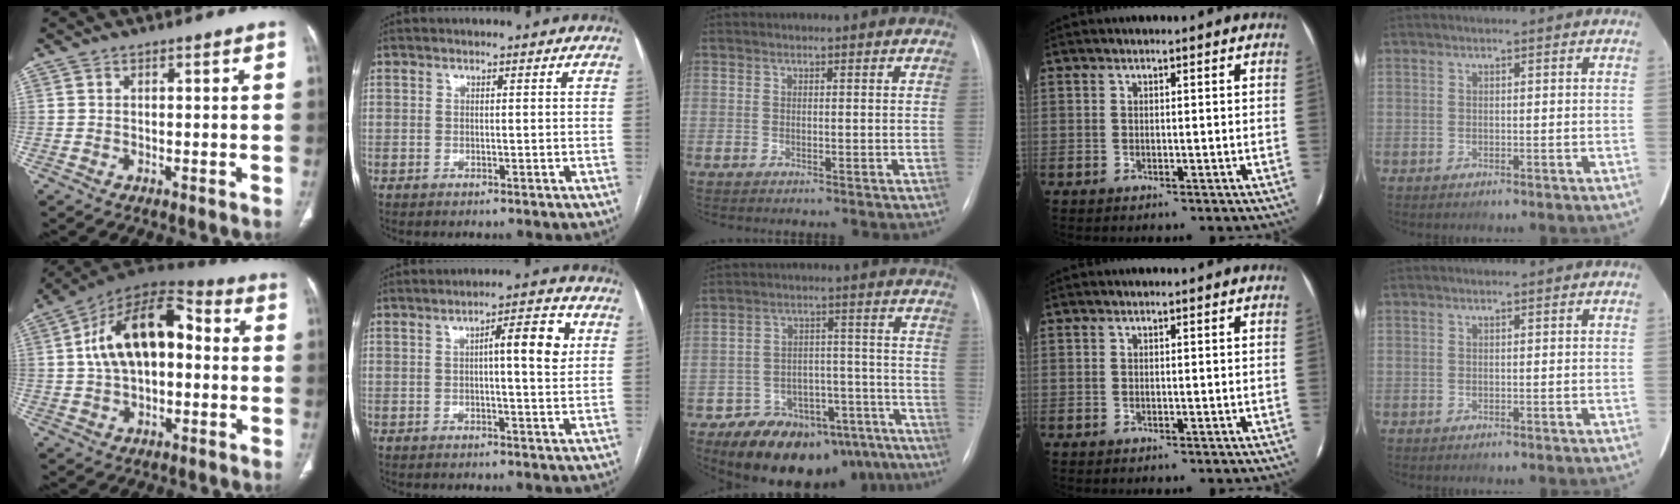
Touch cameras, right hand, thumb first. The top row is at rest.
{"thumb": {"total": 17.7, "force": [1.8, 10.1, 14.5], "torque": [-0.227, 0.042, 0.023]}, "index": {"total": 7.5, "force": [1.4, 0.9, 7.3], "torque": [-0.106, 0.014, 0.016]}, "middle": {"total": 17.6, "force": [-14.1, 8.5, 6.2], "torque": [-0.060, 0.051, -0.192]}}